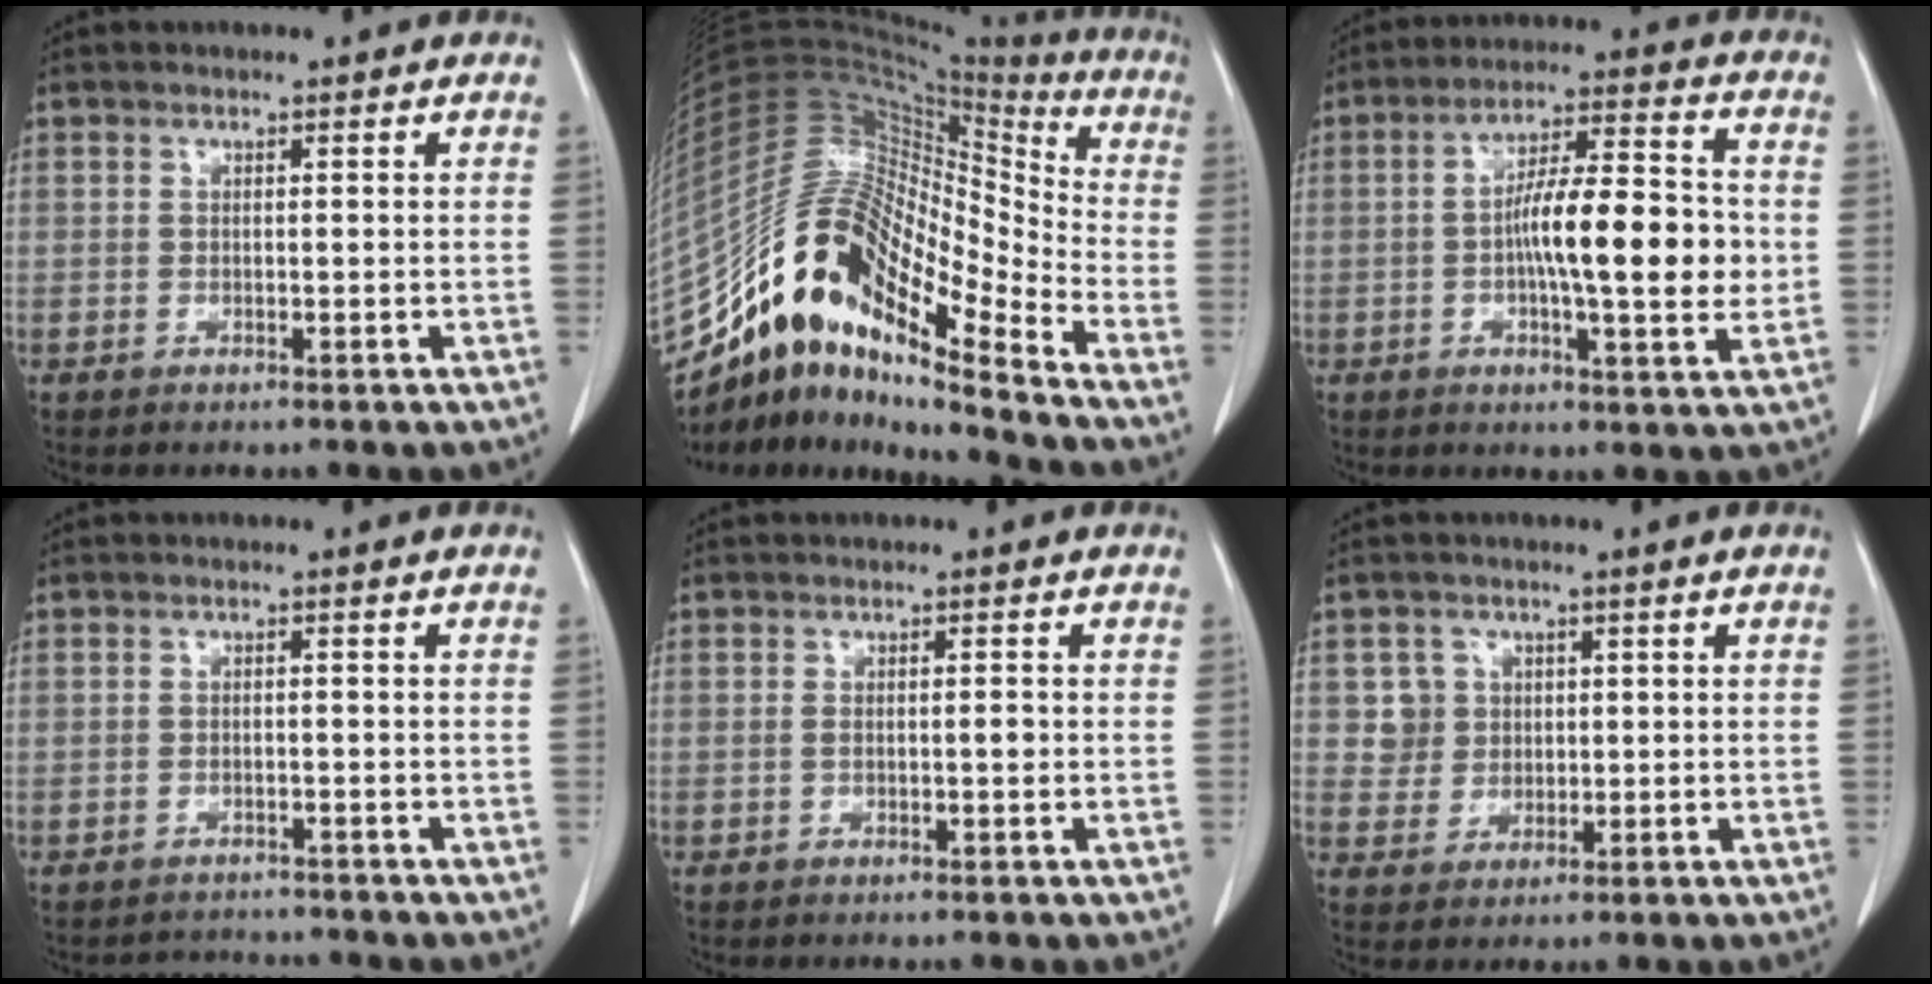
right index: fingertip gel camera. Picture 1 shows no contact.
{"total": 20.1, "force": [-14.7, 4.3, 13.1], "torque": [-0.249, 0.036, -0.268]}
{"total": 13.5, "force": [-0.9, 2.4, 13.3], "torque": [-0.219, 0.010, -0.018]}
{"total": 2.8, "force": [-2.7, 0.6, -0.6], "torque": [0.008, -0.003, -0.038]}
{"total": 1.3, "force": [-0.2, 0.3, 1.2], "torque": [-0.021, 0.001, -0.002]}
{"total": 4.2, "force": [1.2, 4.1, 0.1], "torque": [0.006, 0.010, 0.025]}